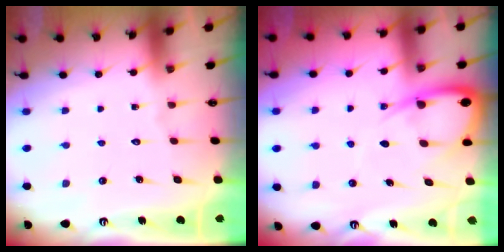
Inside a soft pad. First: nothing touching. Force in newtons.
{"total": 7.7, "press": 7.7, "slide": 0.9}